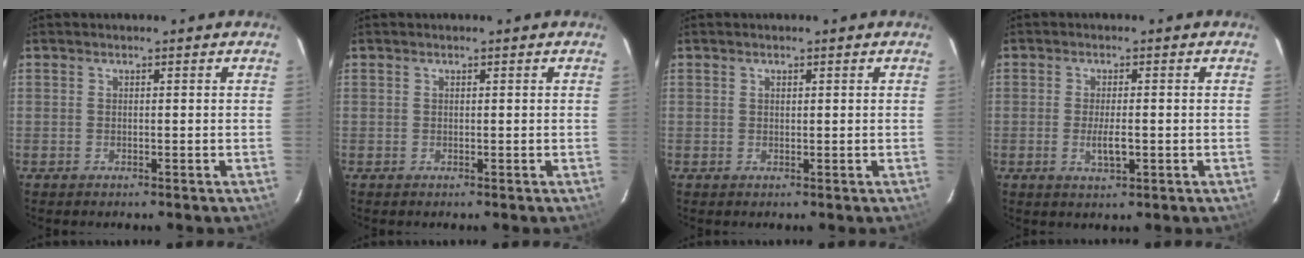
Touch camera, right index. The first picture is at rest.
{"total": 0.0}
{"total": 0.6, "force": [0.3, 0.4, 0.3], "torque": [-0.005, 0.003, 0.006]}
{"total": 3.8, "force": [-0.8, 1.1, 3.6], "torque": [-0.067, -0.007, -0.012]}